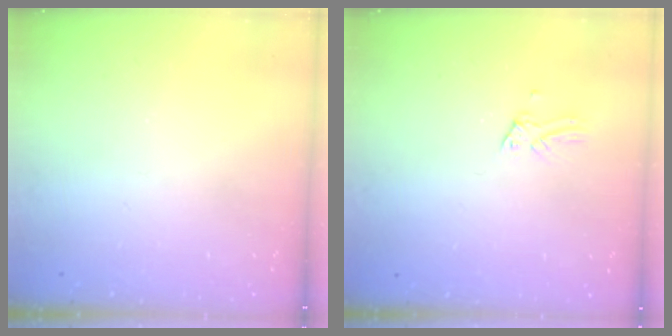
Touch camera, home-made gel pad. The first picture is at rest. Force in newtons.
{"total": 0.0}